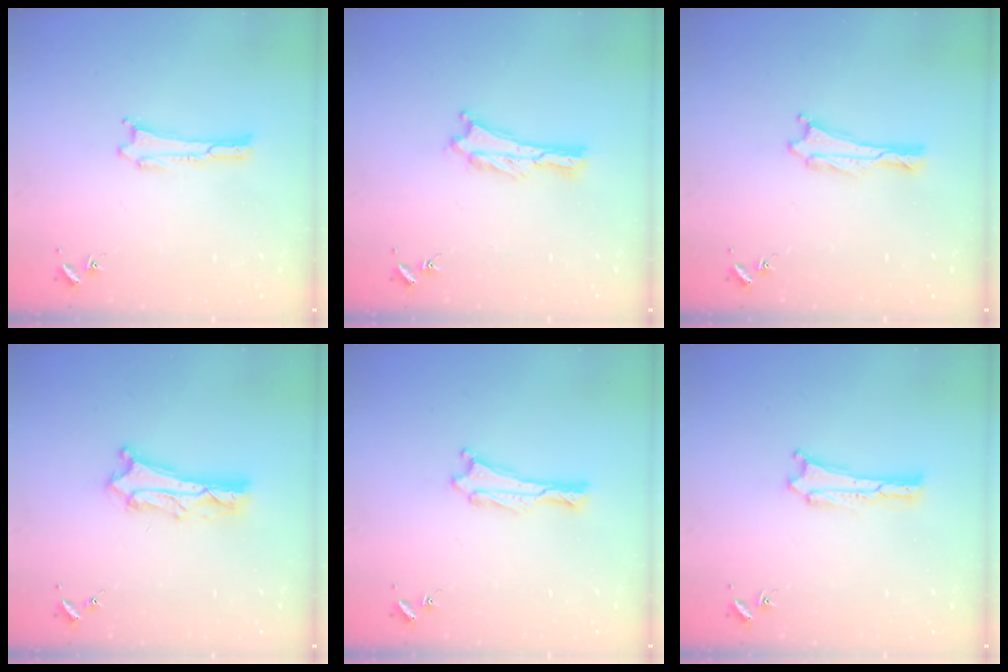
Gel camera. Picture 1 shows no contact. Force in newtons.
{"total": 0.9, "press": 0.9, "slide": 0.2}
{"total": 0.0}
{"total": 6.1, "press": 6.1, "slide": 0.5}
{"total": 0.8, "press": 0.7, "slide": 0.2}
{"total": 0.0}